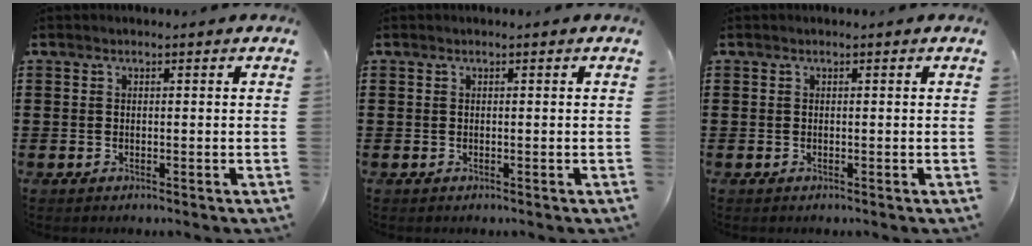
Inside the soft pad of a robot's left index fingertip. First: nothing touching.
{"total": 0.0}
{"total": 0.0}